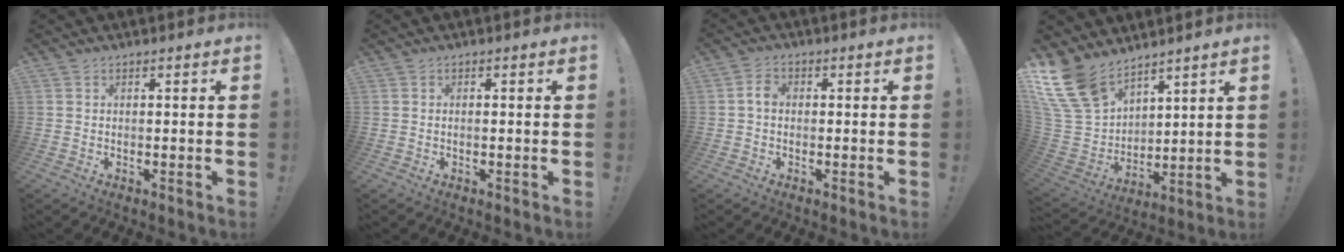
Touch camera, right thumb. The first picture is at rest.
{"total": 0.5, "force": [-0.4, 0.1, 0.4], "torque": [-0.007, -0.001, -0.007]}
{"total": 3.2, "force": [-0.4, 2.2, 2.3], "torque": [-0.045, 0.014, -0.006]}
{"total": 17.3, "force": [12.3, 9.3, 7.7], "torque": [-0.171, -0.086, 0.237]}